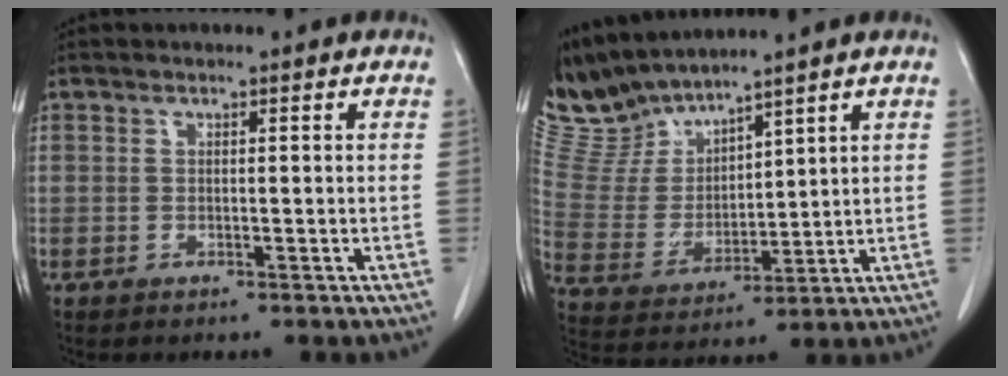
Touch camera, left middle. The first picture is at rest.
{"total": 9.1, "force": [9.0, 0.7, 0.9], "torque": [-0.046, 0.005, 0.209]}